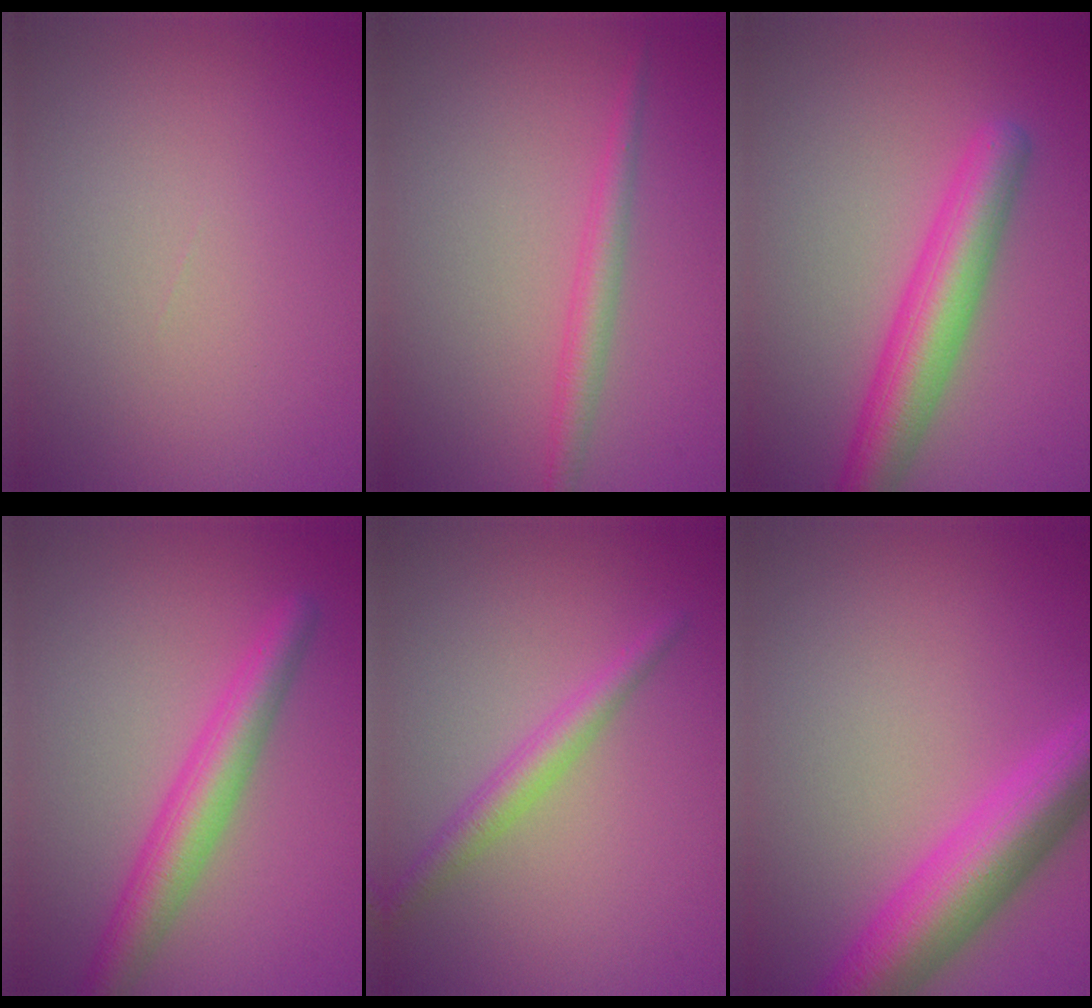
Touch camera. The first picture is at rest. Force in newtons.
{"total": 2.1, "press": 2.1, "slide": 0.1}
{"total": 5.6, "press": 5.6, "slide": 0.1}
{"total": 4.5, "press": 4.5, "slide": 0.0}
{"total": 2.5, "press": 2.5, "slide": 0.0}
{"total": 7.5, "press": 7.4, "slide": 0.2}